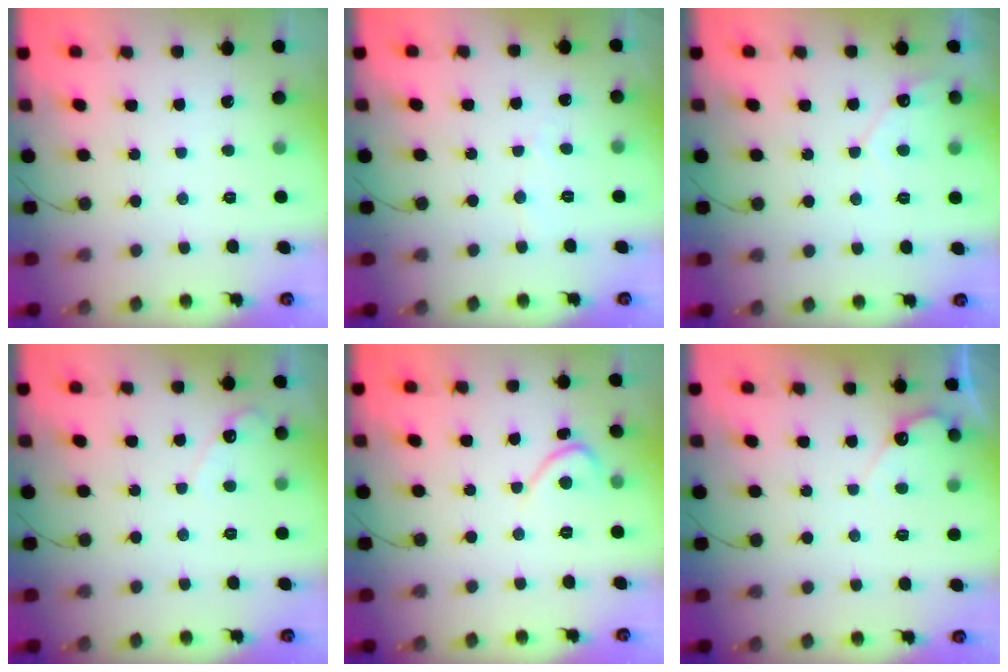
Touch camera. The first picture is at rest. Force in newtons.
{"total": 2.3, "press": 2.3, "slide": 0.2}
{"total": 4.6, "press": 4.6, "slide": 0.3}
{"total": 3.1, "press": 3.0, "slide": 0.3}
{"total": 2.7, "press": 2.7, "slide": 0.2}
{"total": 4.2, "press": 4.2, "slide": 0.2}